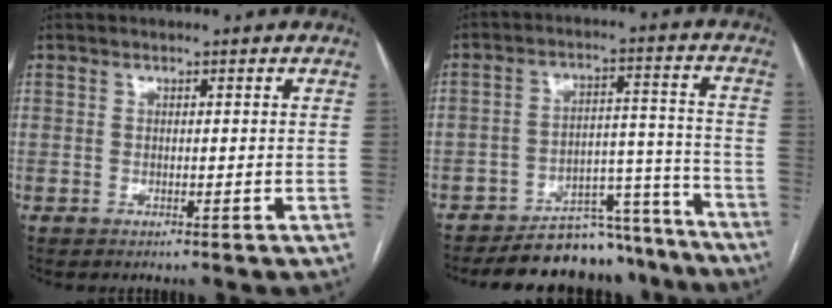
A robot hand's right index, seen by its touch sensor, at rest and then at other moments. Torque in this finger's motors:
{"motor_torque": [0.70, -0.73, 0.49, 0.07]}